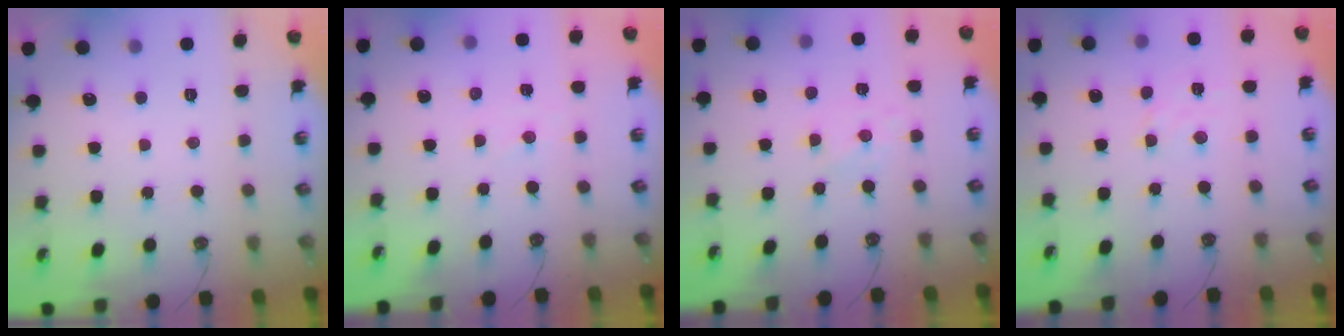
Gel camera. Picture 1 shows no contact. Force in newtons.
{"total": 1.9, "press": 1.9, "slide": 0.3}
{"total": 3.1, "press": 3.0, "slide": 0.4}
{"total": 2.1, "press": 2.1, "slide": 0.5}